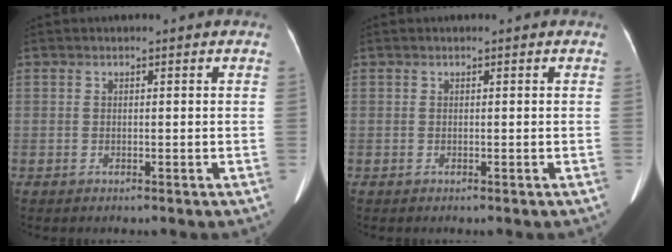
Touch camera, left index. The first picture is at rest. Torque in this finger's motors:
{"motor_torque": [0.09, -0.03, 0.02, 0.01]}